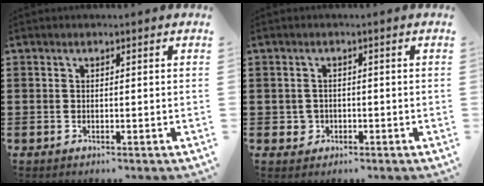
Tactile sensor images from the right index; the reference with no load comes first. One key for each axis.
{"total": 1.7, "fx": -0.4, "fy": 1.6, "fz": 0.3, "tx": -0.012, "ty": 0.005, "tz": -0.010}